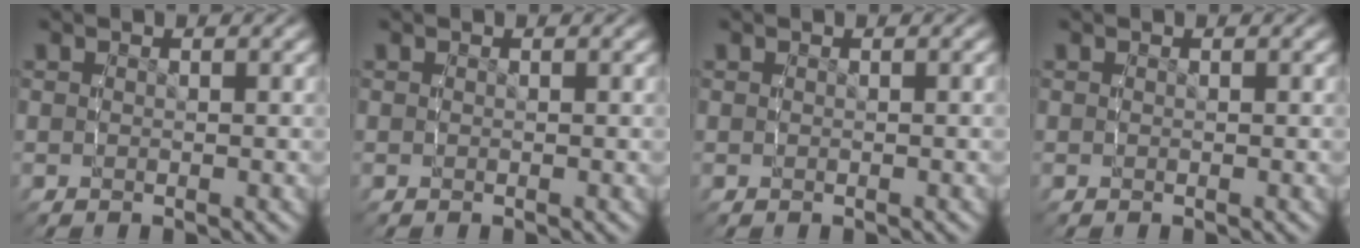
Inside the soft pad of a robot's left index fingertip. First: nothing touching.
{"total": 0.0}
{"total": 0.0}
{"total": 0.0}